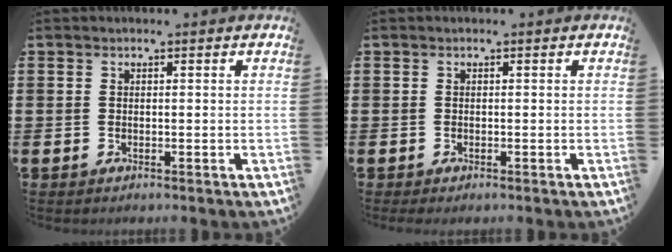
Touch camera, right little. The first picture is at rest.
{"total": 0.0}